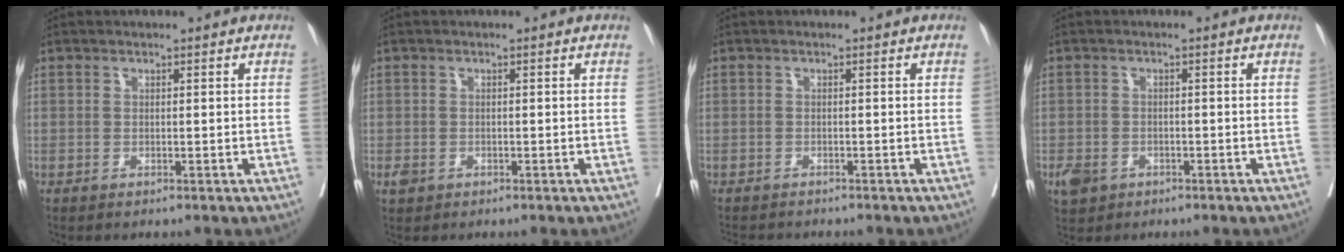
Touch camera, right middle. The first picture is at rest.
{"total": 1.3, "force": [-0.6, 1.0, 0.6], "torque": [-0.014, 0.001, -0.006]}
{"total": 5.2, "force": [-4.7, 1.2, 1.8], "torque": [-0.023, -0.006, -0.066]}
{"total": 5.0, "force": [-2.8, 3.8, 1.5], "torque": [-0.028, 0.002, -0.041]}